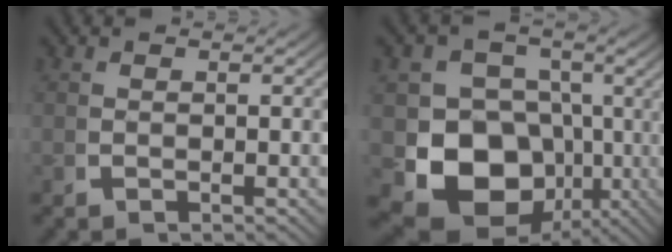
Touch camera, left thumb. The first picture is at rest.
{"total": 15.4, "force": [-2.0, 12.3, 9.0], "torque": [-0.174, -0.064, -0.016]}